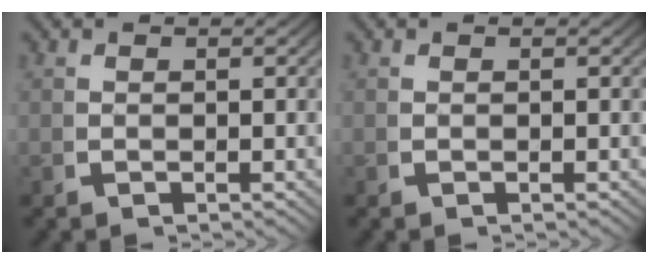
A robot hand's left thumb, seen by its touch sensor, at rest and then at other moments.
{"total": 0.0}